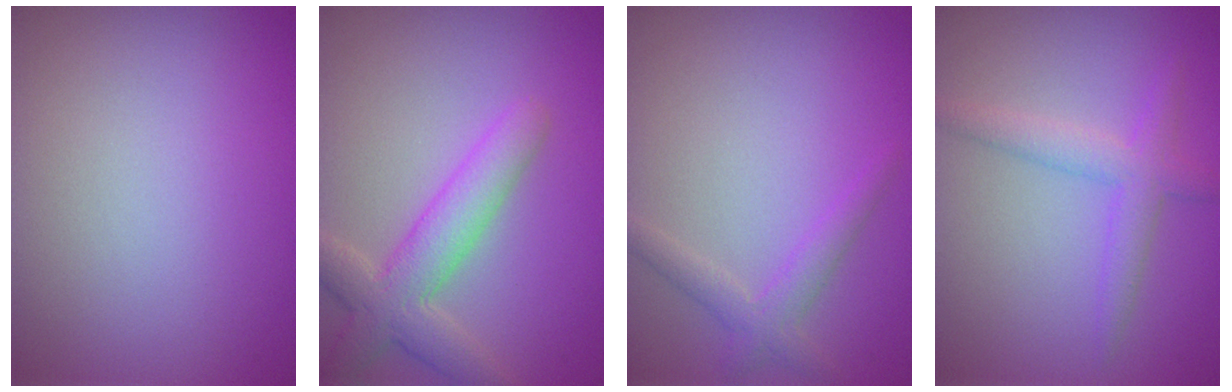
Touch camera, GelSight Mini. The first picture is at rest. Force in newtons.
{"total": 4.7, "press": 4.7, "slide": 0.5}
{"total": 2.0, "press": 2.0, "slide": 0.2}
{"total": 2.7, "press": 2.7, "slide": 0.2}